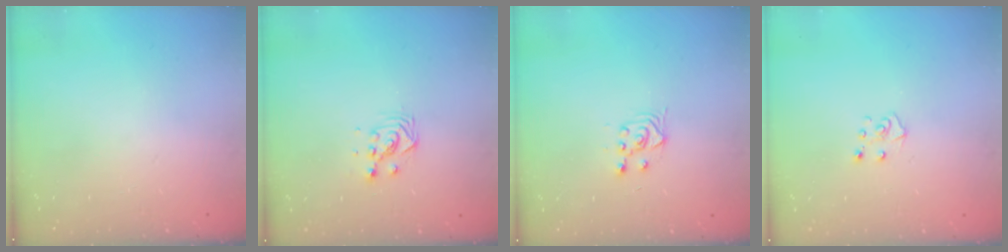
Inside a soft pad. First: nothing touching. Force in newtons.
{"total": 3.4, "press": 3.4, "slide": 0.2}
{"total": 3.0, "press": 2.6, "slide": 1.3}
{"total": 5.1, "press": 5.1, "slide": 0.4}